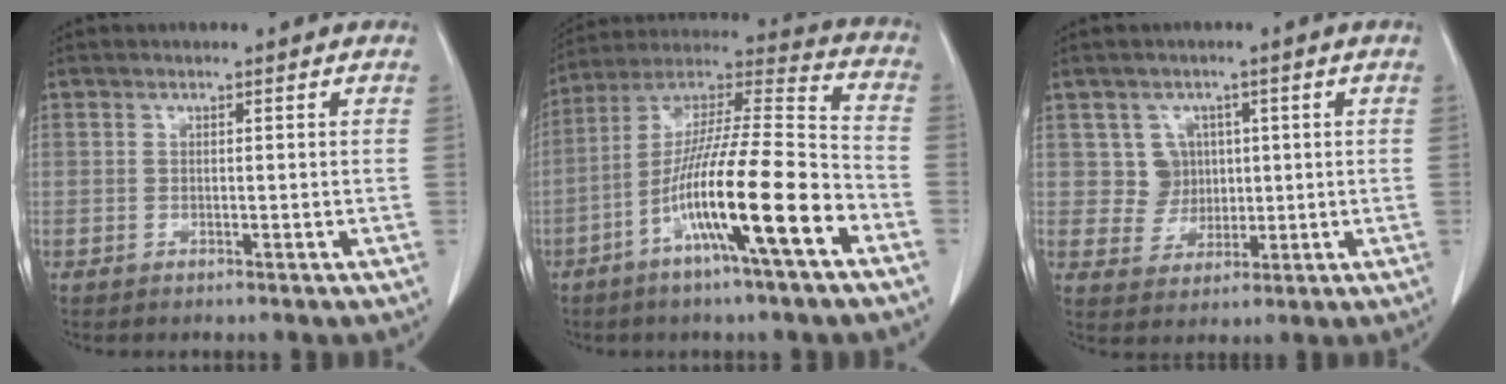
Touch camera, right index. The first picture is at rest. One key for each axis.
{"total": 19.0, "fx": -7.9, "fy": 0.7, "fz": 17.2, "tx": -0.314, "ty": -0.009, "tz": -0.143}
{"total": 4.7, "fx": 1.2, "fy": 4.5, "fz": 0.3, "tx": 0.000, "ty": 0.012, "tz": 0.026}